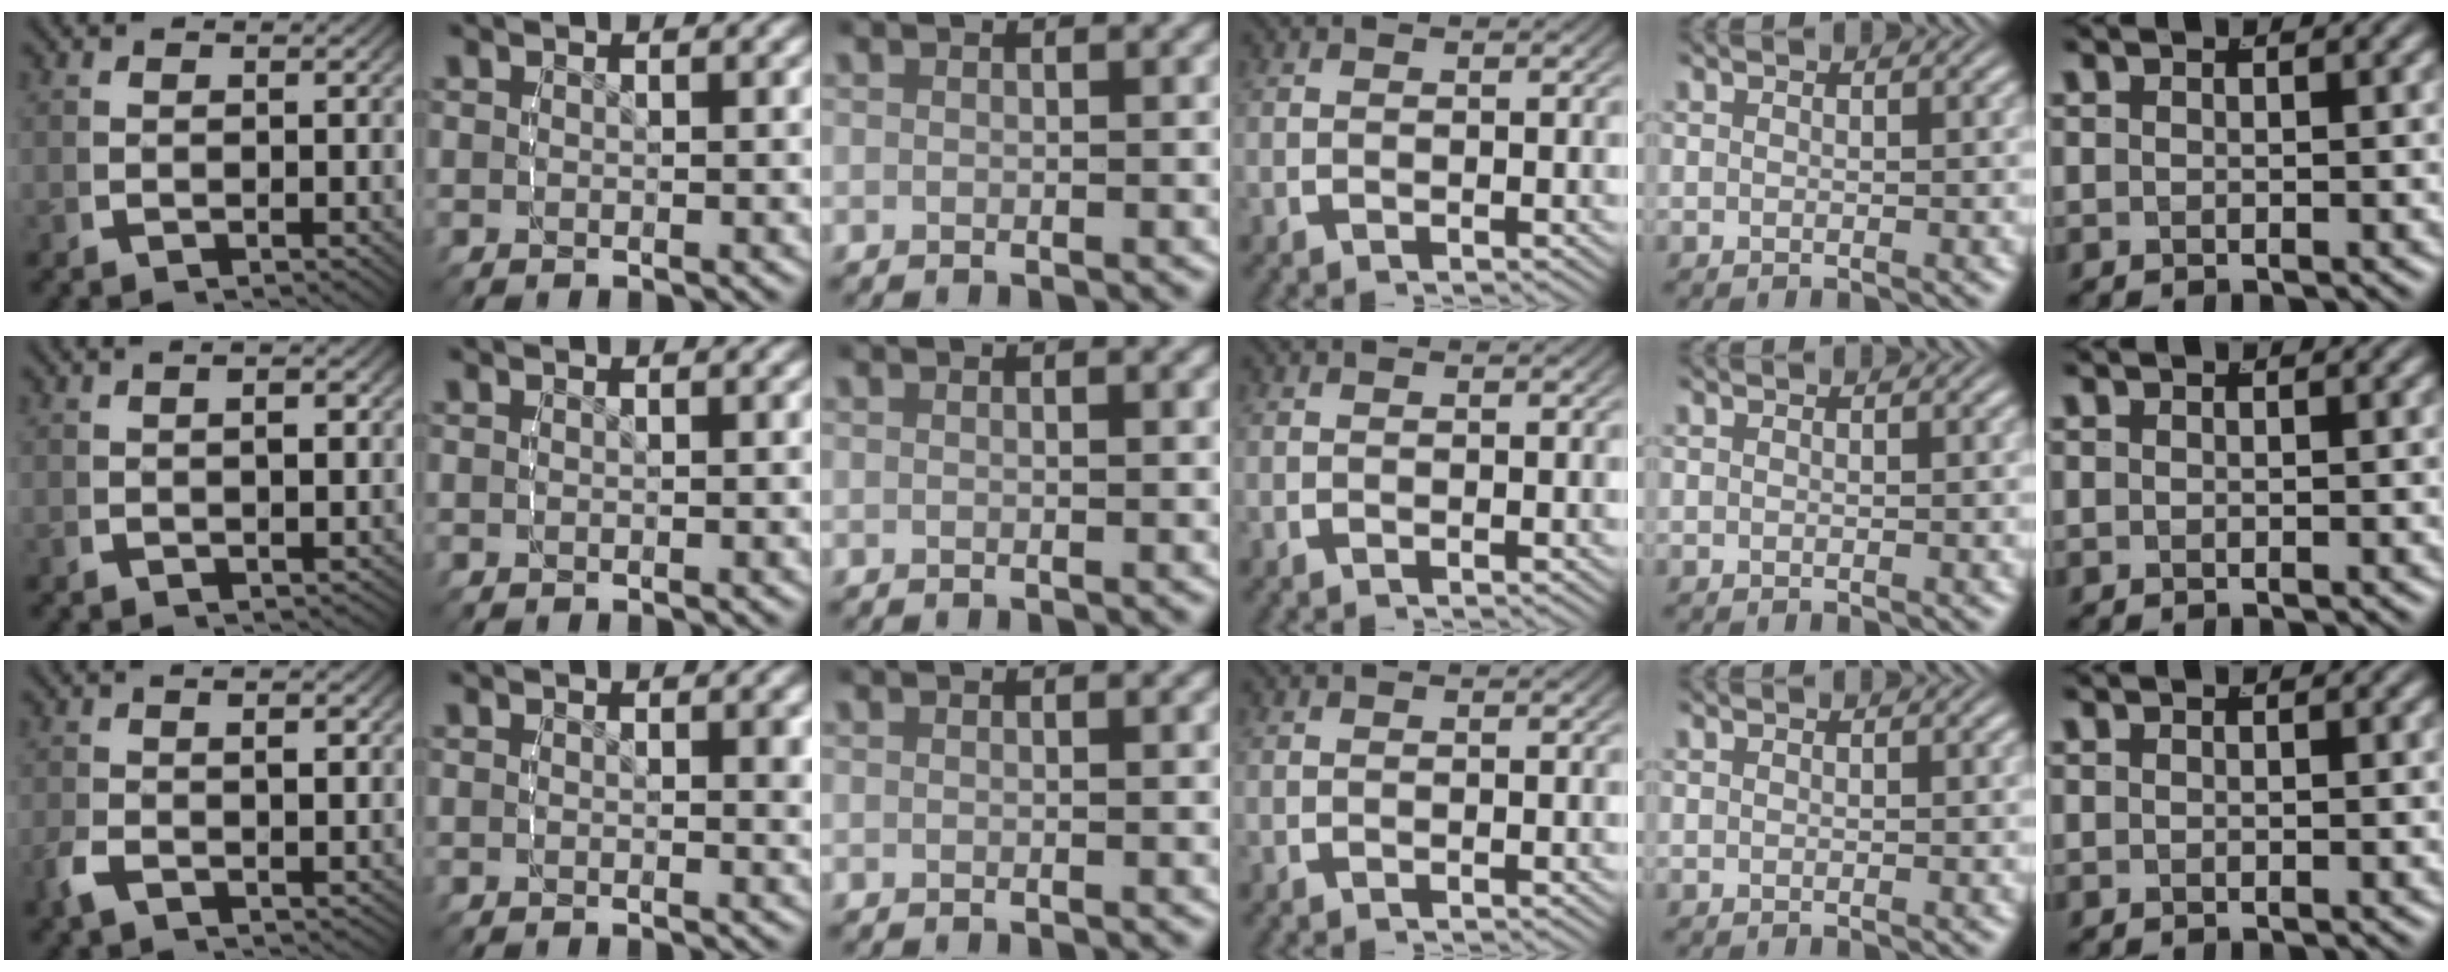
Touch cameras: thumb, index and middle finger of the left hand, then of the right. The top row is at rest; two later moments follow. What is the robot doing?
{"motion": "lift_and_place", "object": "sponge"}